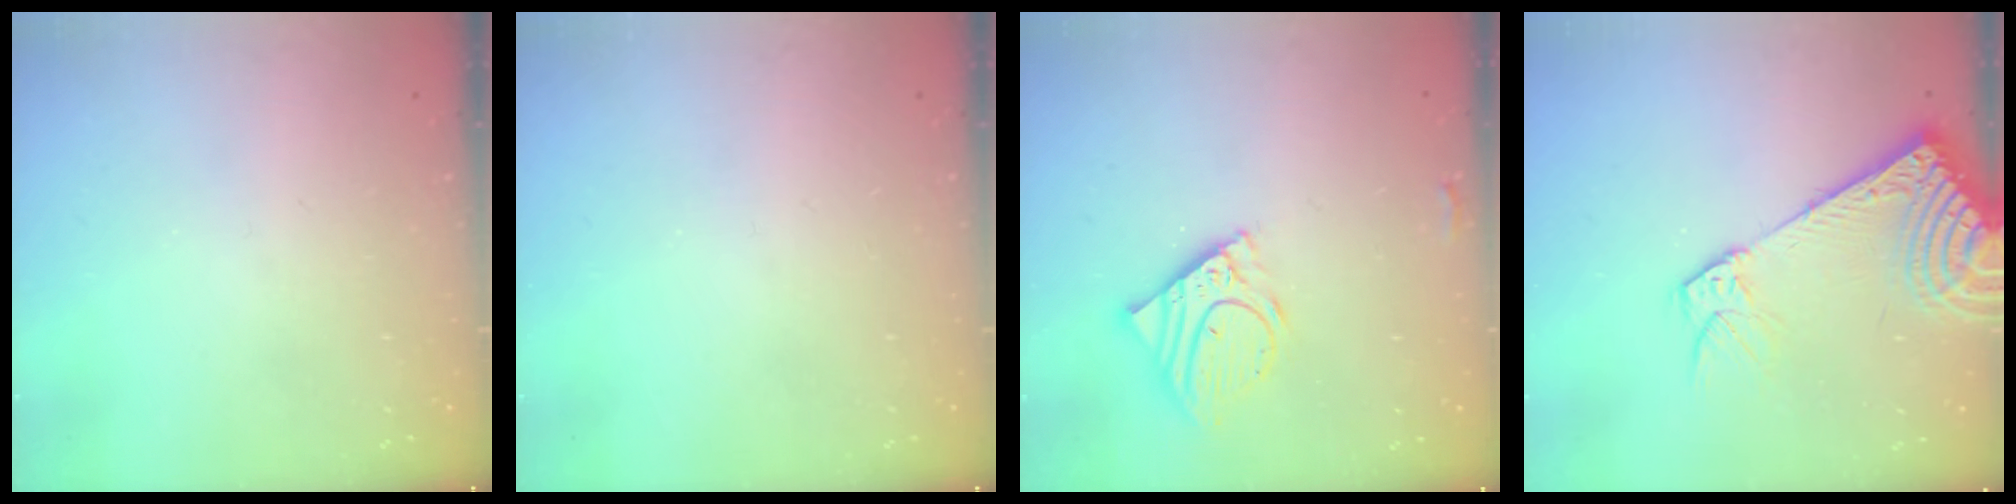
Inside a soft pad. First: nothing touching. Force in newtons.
{"total": 0.0}
{"total": 10.3, "press": 10.2, "slide": 1.6}
{"total": 12.2, "press": 11.9, "slide": 2.5}